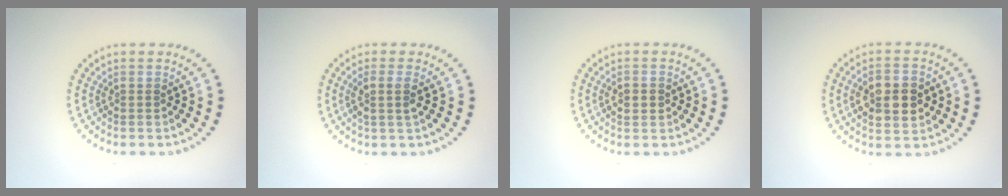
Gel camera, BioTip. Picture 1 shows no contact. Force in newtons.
{"total": 1.9, "press": 1.6, "slide": 1.0}
{"total": 2.2, "press": 2.2, "slide": 0.1}
{"total": 4.9, "press": 4.9, "slide": 0.3}